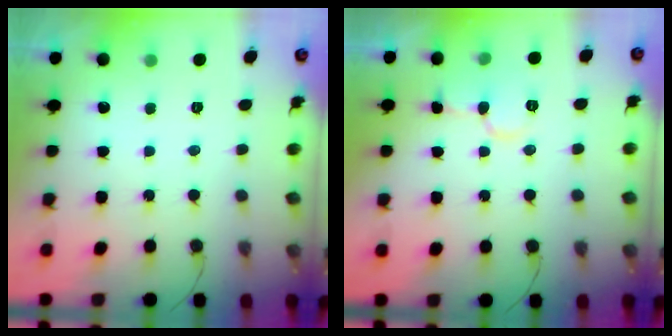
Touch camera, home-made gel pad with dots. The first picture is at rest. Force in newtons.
{"total": 7.7, "press": 7.7, "slide": 0.2}